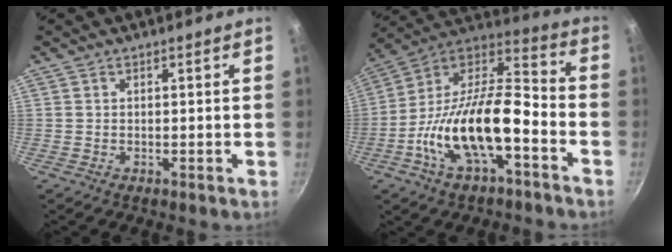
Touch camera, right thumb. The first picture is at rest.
{"total": 21.3, "force": [-7.1, 8.9, 18.0], "torque": [-0.316, 0.052, -0.145]}